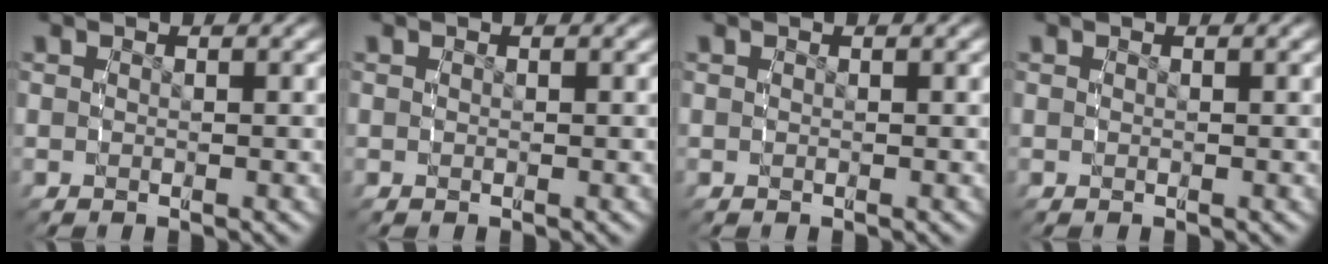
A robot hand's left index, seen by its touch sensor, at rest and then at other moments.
{"total": 0.0}
{"total": 0.0}
{"total": 0.0}